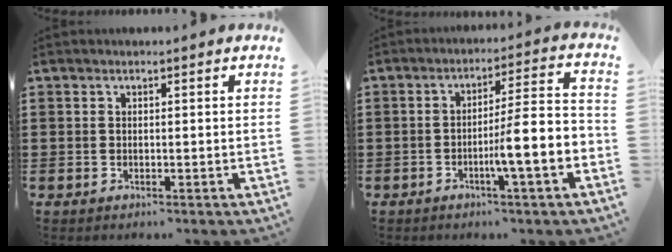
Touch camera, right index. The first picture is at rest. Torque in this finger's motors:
{"motor_torque": [2.14, 0.00, 0.91, 0.21]}